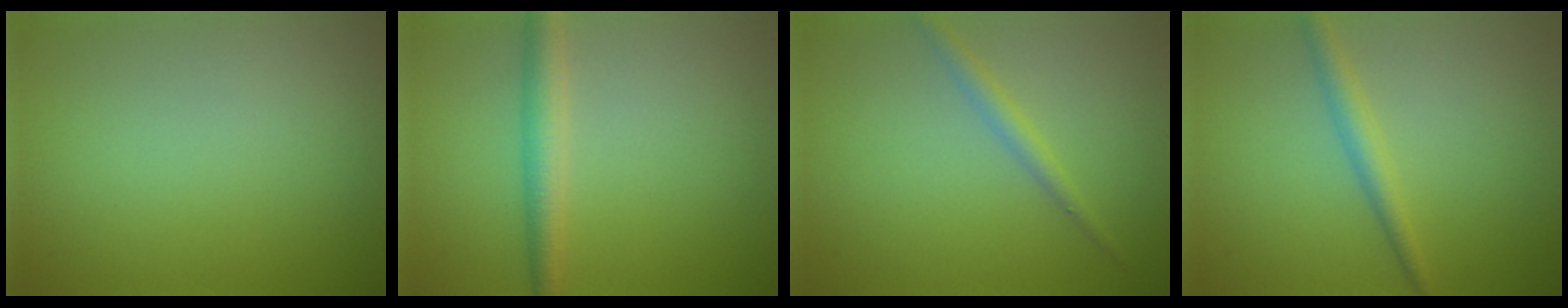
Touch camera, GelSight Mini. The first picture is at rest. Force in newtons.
{"total": 2.8, "press": 2.8, "slide": 0.0}
{"total": 1.5, "press": 1.5, "slide": 0.1}
{"total": 2.1, "press": 2.1, "slide": 0.1}